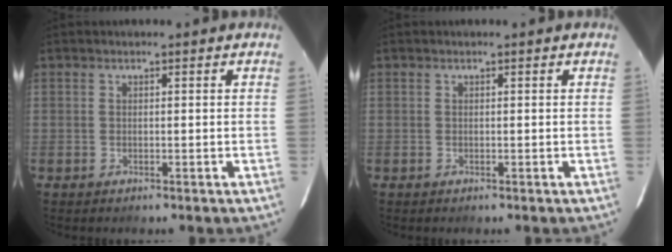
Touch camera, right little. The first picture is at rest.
{"total": 0.0}